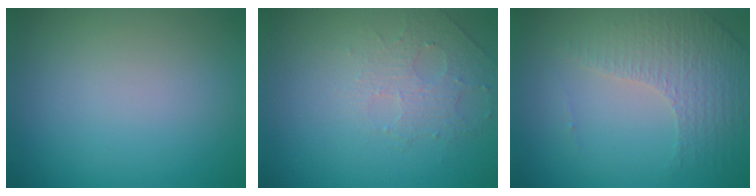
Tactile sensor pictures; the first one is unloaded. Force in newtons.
{"total": 1.6, "press": 1.2, "slide": 1.0}
{"total": 4.3, "press": 3.0, "slide": 3.1}